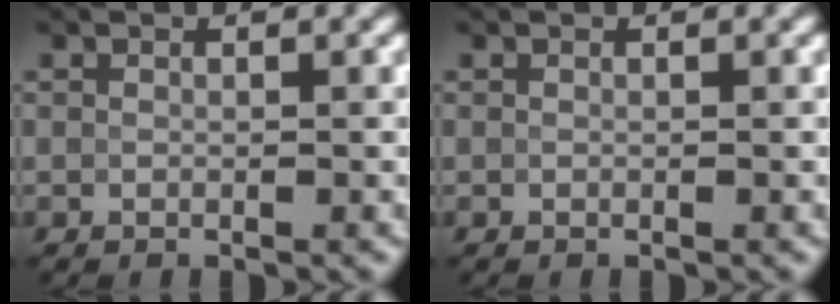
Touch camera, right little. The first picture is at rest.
{"total": 0.0}